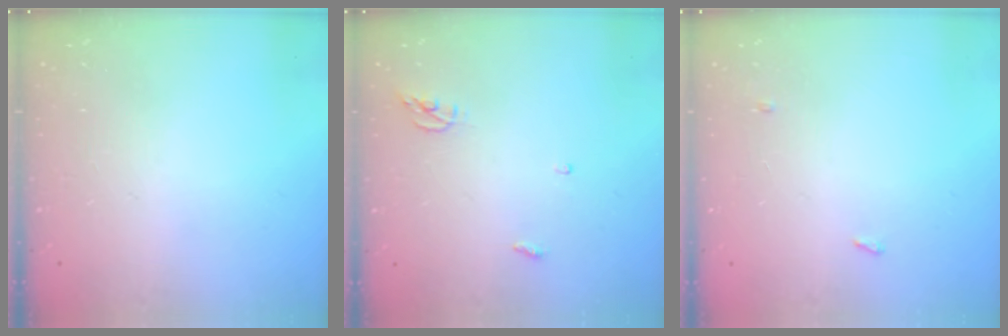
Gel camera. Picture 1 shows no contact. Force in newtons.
{"total": 3.8, "press": 3.8, "slide": 0.3}
{"total": 6.9, "press": 2.8, "slide": 6.3}